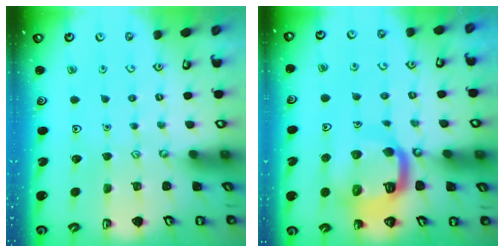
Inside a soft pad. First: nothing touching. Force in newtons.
{"total": 12.7, "press": 12.6, "slide": 1.3}